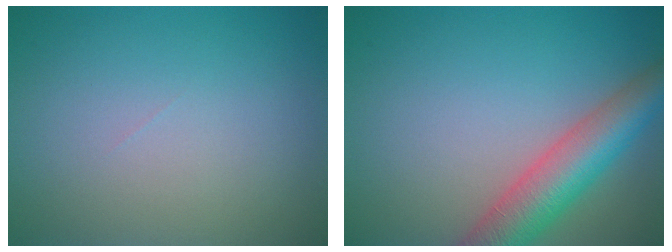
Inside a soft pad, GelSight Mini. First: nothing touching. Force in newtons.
{"total": 6.5, "press": 6.5, "slide": 0.5}